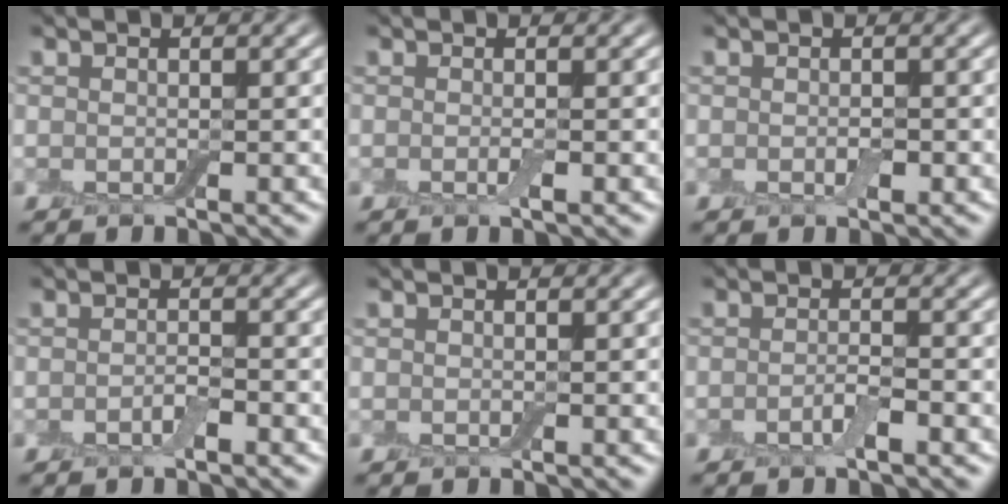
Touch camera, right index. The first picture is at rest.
{"total": 0.8, "force": [-0.2, 0.1, 0.8], "torque": [-0.016, -0.005, -0.005]}
{"total": 0.8, "force": [-0.2, 0.4, 0.7], "torque": [-0.012, 0.000, -0.002]}
{"total": 1.2, "force": [-0.7, 0.3, 1.0], "torque": [-0.021, 0.000, -0.013]}
{"total": 0.0}
{"total": 1.6, "force": [-0.8, 0.3, 1.3], "torque": [-0.028, -0.001, -0.018]}